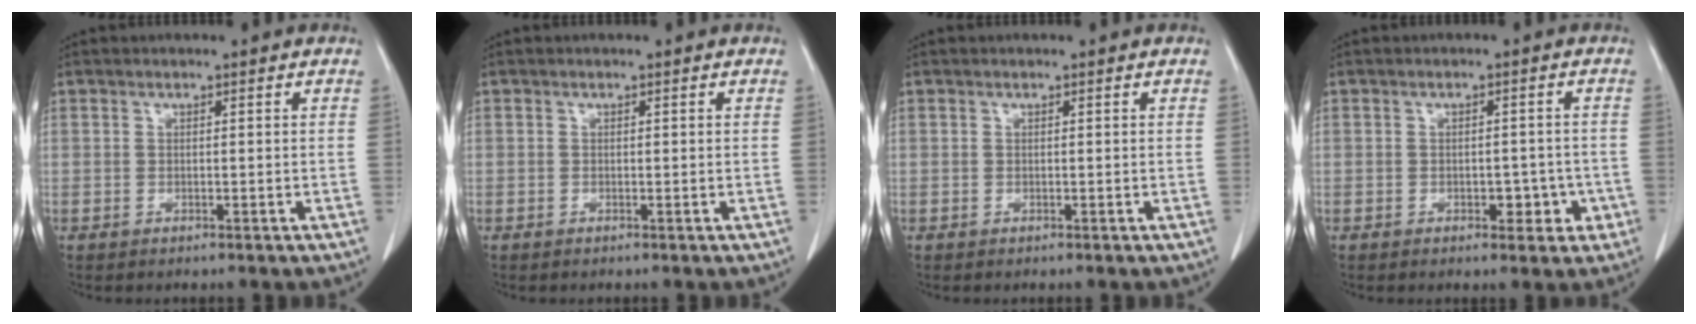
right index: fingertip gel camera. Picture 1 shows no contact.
{"total": 0.0}
{"total": 0.0}
{"total": 3.6, "force": [-1.3, 2.2, 2.6], "torque": [-0.020, 0.011, -0.010]}